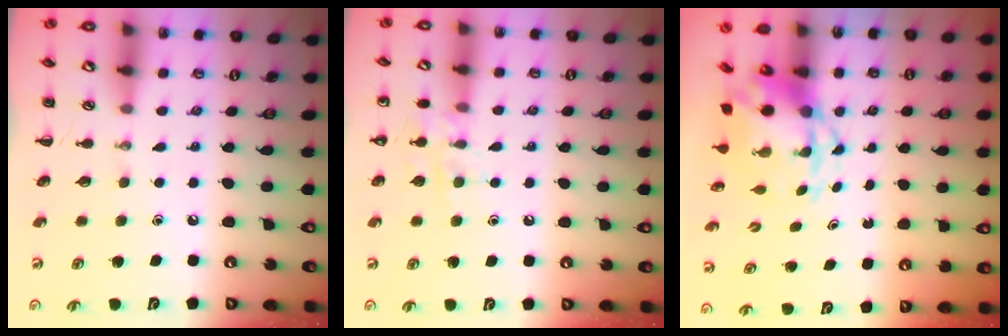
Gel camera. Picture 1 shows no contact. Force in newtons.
{"total": 8.3, "press": 8.1, "slide": 1.5}
{"total": 4.5, "press": 4.4, "slide": 0.9}